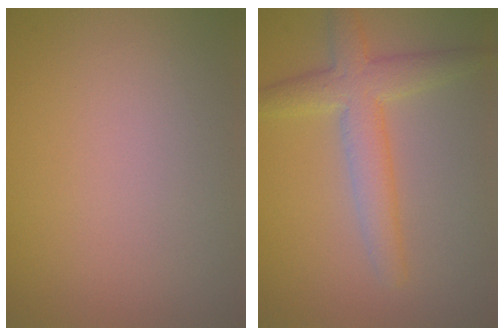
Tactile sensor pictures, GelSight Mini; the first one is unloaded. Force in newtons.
{"total": 4.3, "press": 4.2, "slide": 0.2}